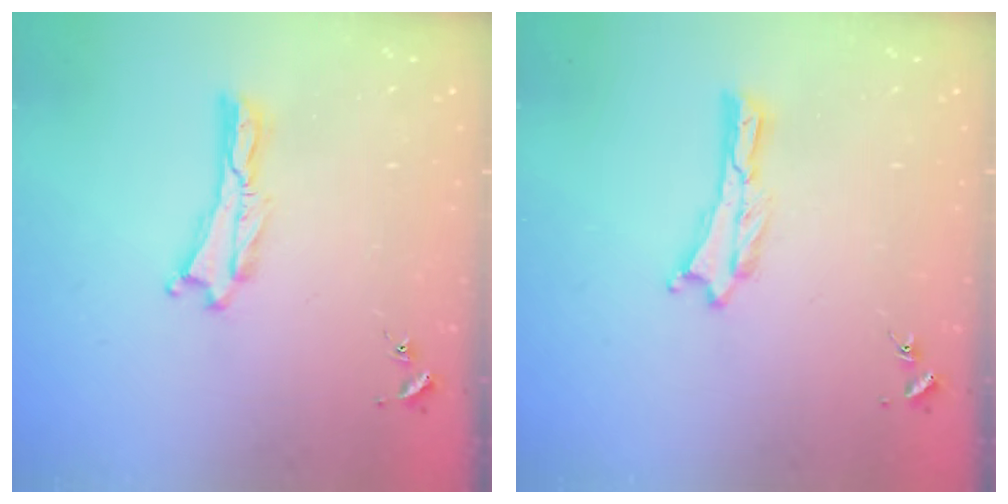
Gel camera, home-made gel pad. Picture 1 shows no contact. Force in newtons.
{"total": 0.0}